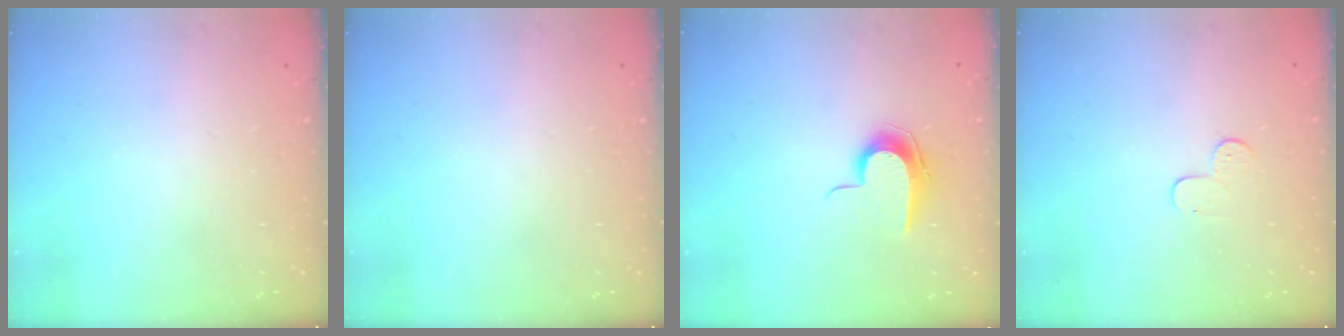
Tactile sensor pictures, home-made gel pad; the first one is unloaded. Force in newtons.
{"total": 0.0}
{"total": 8.9, "press": 8.9, "slide": 0.9}
{"total": 3.9, "press": 3.8, "slide": 0.3}